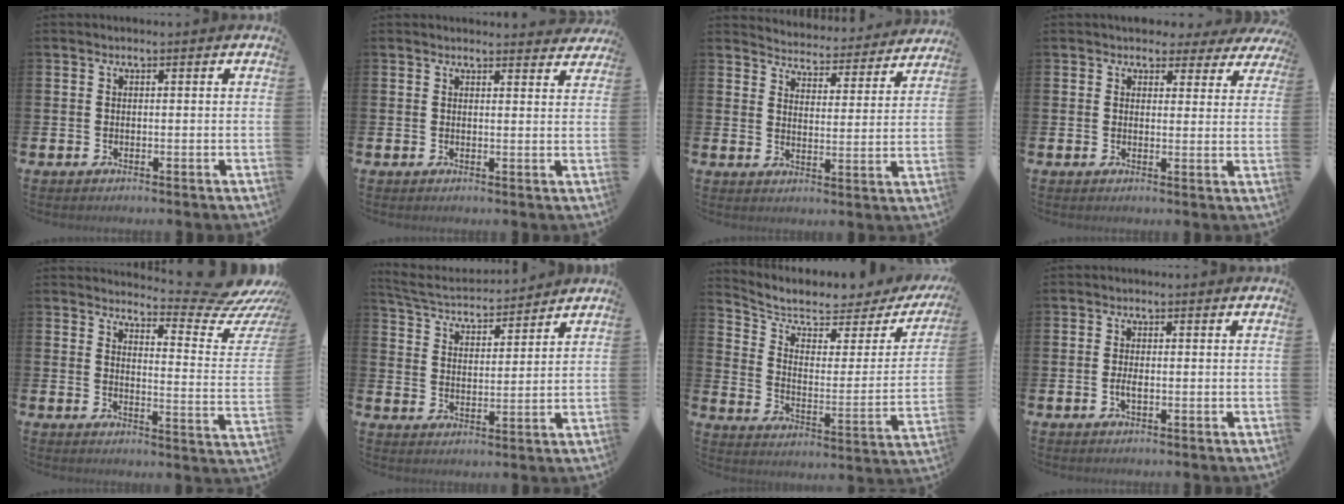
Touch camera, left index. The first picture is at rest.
{"total": 2.1, "force": [2.0, 0.2, -0.1], "torque": [0.007, -0.014, 0.035]}
{"total": 4.4, "force": [4.4, 0.6, -0.2], "torque": [-0.017, -0.046, 0.071]}
{"total": 3.1, "force": [2.6, 1.7, 0.2], "torque": [0.001, -0.017, 0.040]}
{"total": 6.2, "force": [5.5, 1.0, 2.7], "torque": [-0.041, -0.056, 0.084]}
{"total": 4.6, "force": [4.5, 0.9, 0.5], "torque": [-0.040, -0.032, 0.075]}
{"total": 6.3, "force": [5.2, 2.4, 2.6], "torque": [-0.079, -0.043, 0.083]}
{"total": 1.4, "force": [-0.3, 0.5, 1.2], "torque": [-0.023, 0.000, -0.006]}